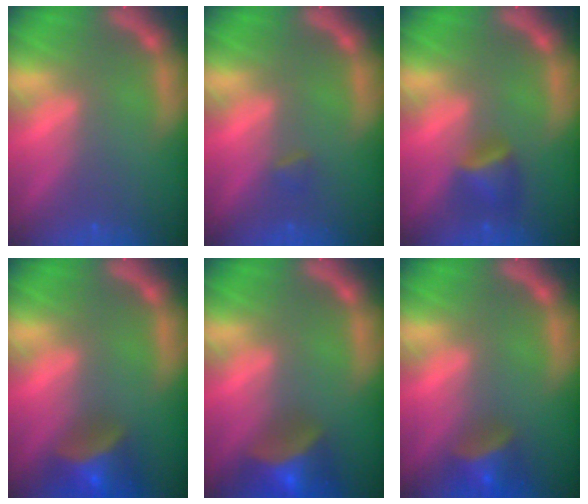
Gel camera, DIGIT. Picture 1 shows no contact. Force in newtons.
{"total": 0.9}
{"total": 2.9}
{"total": 5.9}
{"total": 7.0}
{"total": 4.5}